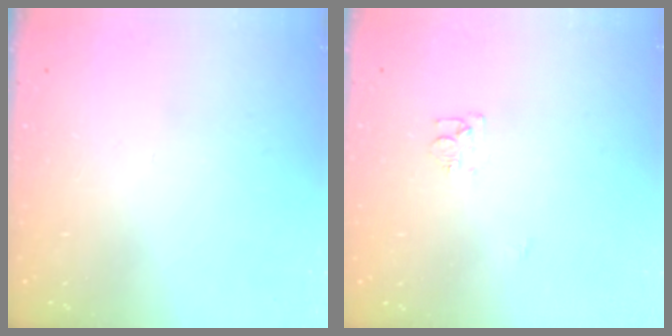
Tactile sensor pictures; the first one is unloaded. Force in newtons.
{"total": 5.5, "press": 5.5, "slide": 0.4}